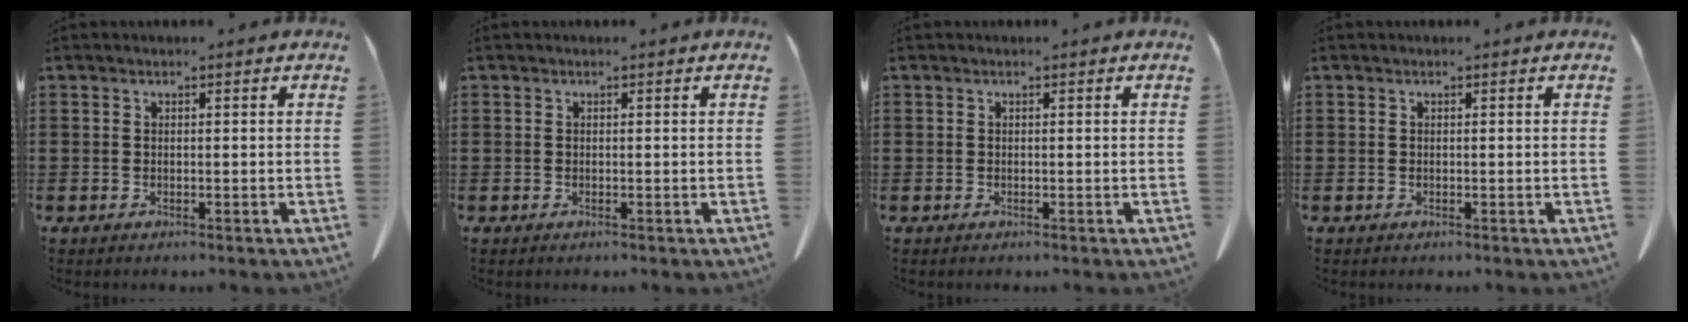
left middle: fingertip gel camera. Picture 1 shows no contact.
{"total": 0.0}
{"total": 0.0}
{"total": 0.0}